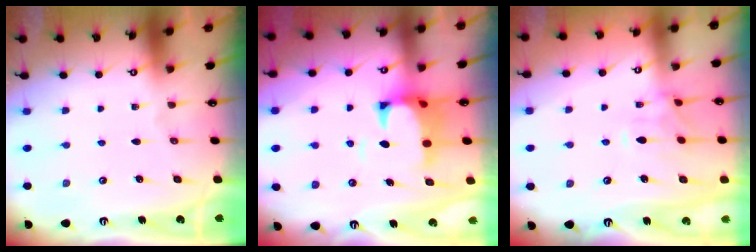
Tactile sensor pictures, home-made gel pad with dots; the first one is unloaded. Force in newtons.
{"total": 2.6, "press": 2.4, "slide": 1.1}
{"total": 2.4, "press": 2.2, "slide": 1.1}